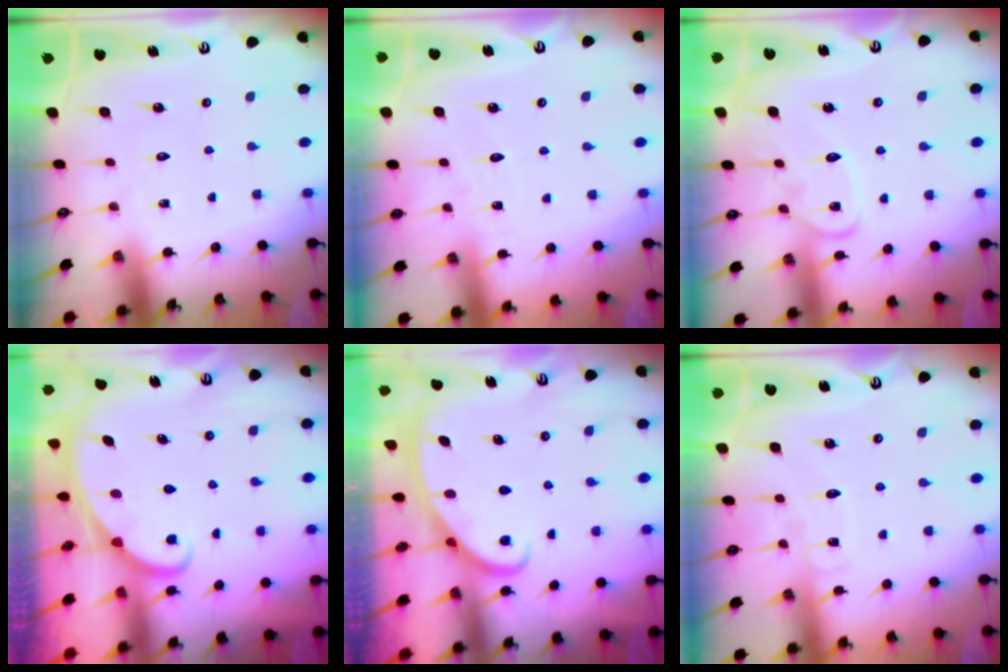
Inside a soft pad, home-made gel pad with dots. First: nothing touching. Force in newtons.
{"total": 2.3, "press": 2.3, "slide": 0.3}
{"total": 10.5, "press": 10.5, "slide": 0.5}
{"total": 1.5, "press": 1.5, "slide": 0.1}
{"total": 2.9, "press": 2.9, "slide": 0.4}
{"total": 6.0, "press": 6.0, "slide": 0.6}